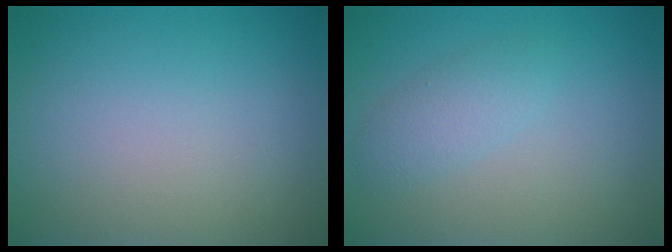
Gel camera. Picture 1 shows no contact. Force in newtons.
{"total": 1.9, "press": 1.9, "slide": 0.1}